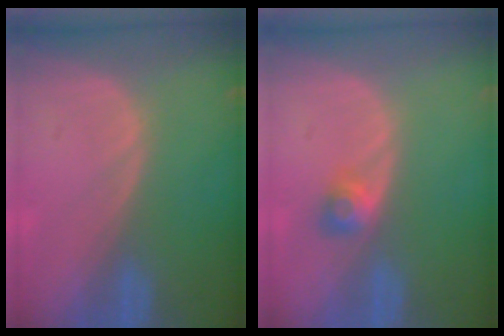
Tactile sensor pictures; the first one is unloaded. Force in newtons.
{"total": 2.5, "press": 2.2, "slide": 1.2}